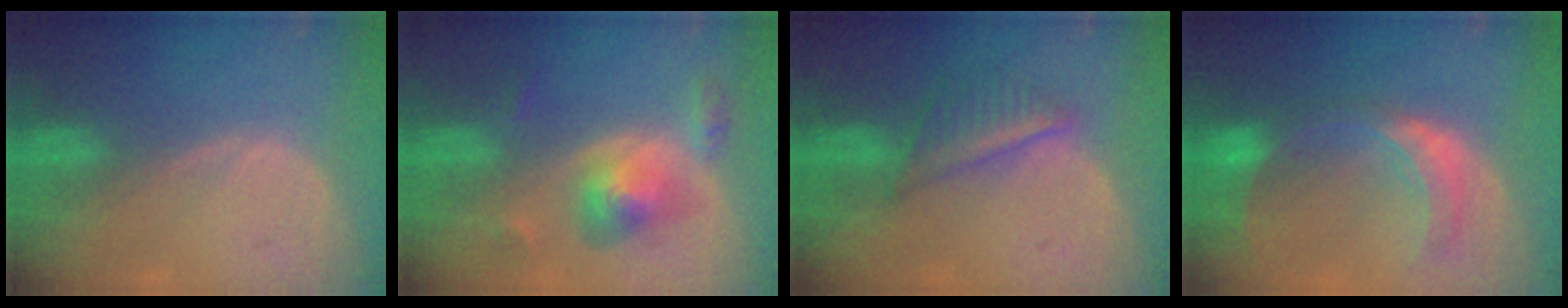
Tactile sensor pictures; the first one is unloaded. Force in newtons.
{"total": 5.9, "press": 5.6, "slide": 1.8}
{"total": 5.3, "press": 5.3, "slide": 0.4}
{"total": 8.2, "press": 7.3, "slide": 3.8}